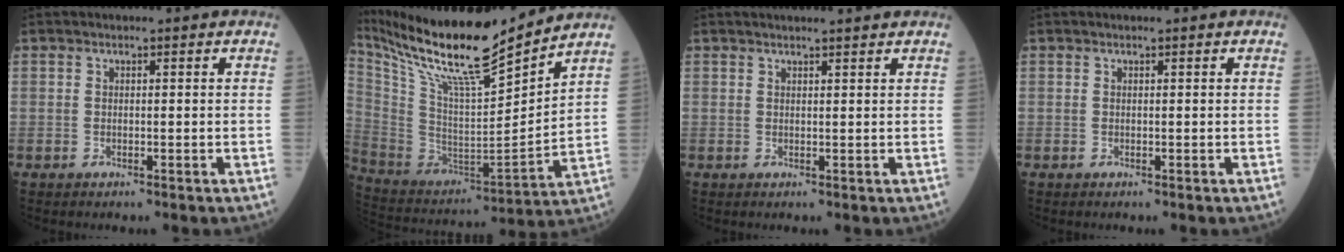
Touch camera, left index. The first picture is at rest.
{"total": 20.6, "force": [17.8, 1.0, 10.3], "torque": [-0.204, -0.017, 0.321]}
{"total": 4.7, "force": [4.4, 0.0, 1.6], "torque": [-0.020, 0.018, 0.051]}
{"total": 0.0}